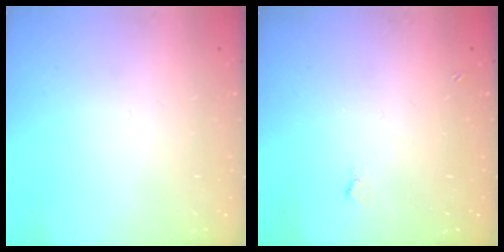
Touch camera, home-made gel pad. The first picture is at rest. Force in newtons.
{"total": 2.4, "press": 2.4, "slide": 0.5}